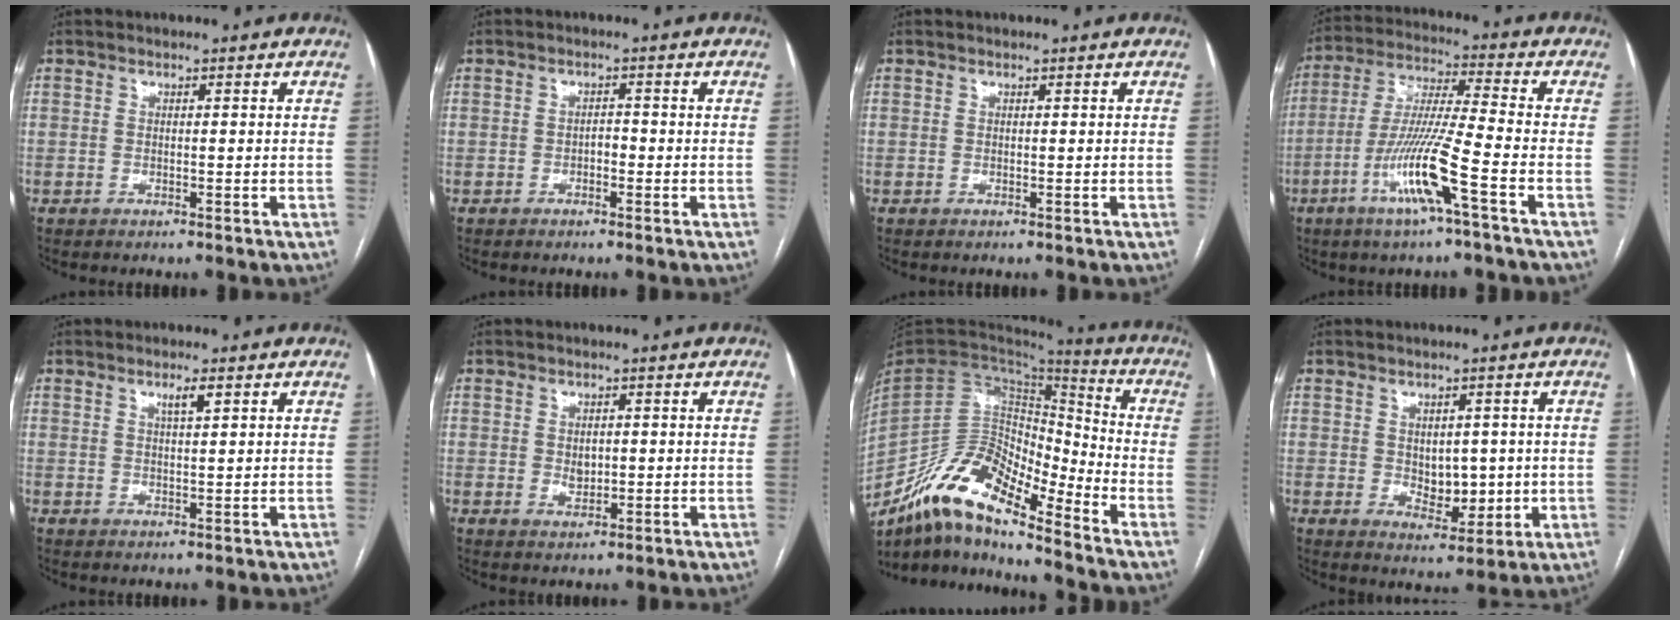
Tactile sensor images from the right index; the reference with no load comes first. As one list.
[{"total": 1.4, "force": [-0.6, 0.7, 1.0], "torque": [-0.011, 0.005, -0.012]}, {"total": 0.0}, {"total": 12.4, "force": [-5.4, -0.6, 11.2], "torque": [-0.226, -0.008, -0.107]}, {"total": 2.1, "force": [1.2, 0.1, 1.7], "torque": [-0.034, -0.002, 0.021]}, {"total": 2.3, "force": [0.2, 1.6, 1.6], "torque": [-0.027, -0.003, 0.008]}, {"total": 14.5, "force": [-11.3, 4.0, 8.2], "torque": [-0.141, 0.033, -0.206]}, {"total": 5.9, "force": [0.1, 3.6, 4.7], "torque": [-0.063, -0.002, 0.016]}]